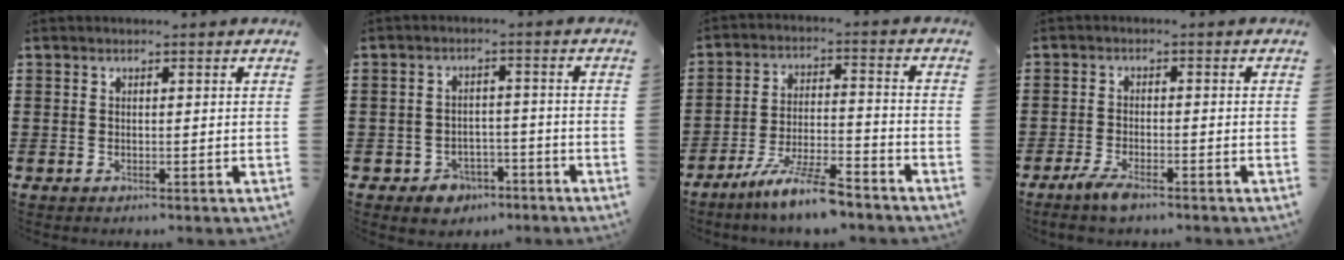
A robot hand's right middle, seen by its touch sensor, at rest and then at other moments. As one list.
[{"total": 3.6, "force": [-2.9, 2.0, 0.8], "torque": [-0.018, 0.009, -0.059]}, {"total": 8.5, "force": [-7.0, 0.8, 4.8], "torque": [-0.097, 0.000, -0.134]}, {"total": 3.4, "force": [-2.3, 0.7, 2.4], "torque": [-0.059, -0.005, -0.047]}]